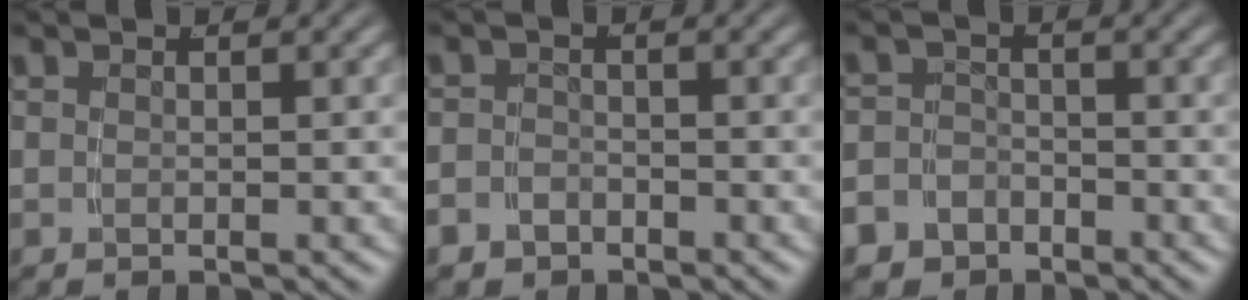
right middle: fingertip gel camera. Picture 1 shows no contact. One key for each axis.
{"total": 2.6, "fx": -2.0, "fy": 1.7, "fz": 0.2, "tx": -0.010, "ty": -0.016, "tz": -0.029}
{"total": 5.3, "fx": -3.2, "fy": 4.2, "fz": 0.7, "tx": -0.023, "ty": -0.019, "tz": -0.058}